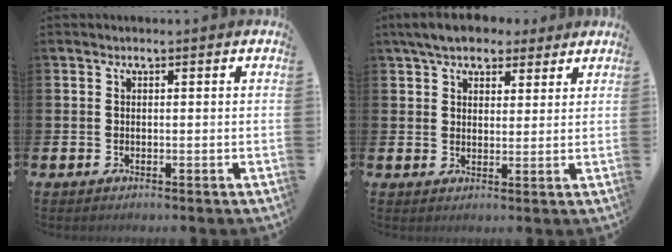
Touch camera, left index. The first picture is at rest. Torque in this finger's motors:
{"motor_torque": [2.14, 0.00, 0.28, 0.21]}